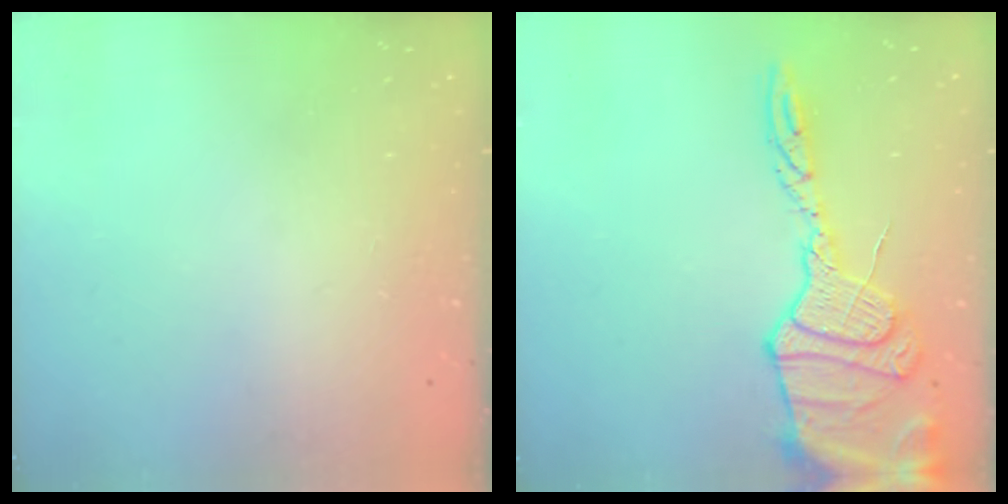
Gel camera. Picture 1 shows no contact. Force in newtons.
{"total": 19.5, "press": 19.4, "slide": 1.9}